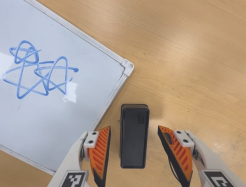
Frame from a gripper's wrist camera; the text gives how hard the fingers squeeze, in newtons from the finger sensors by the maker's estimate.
{"total": 0.0}